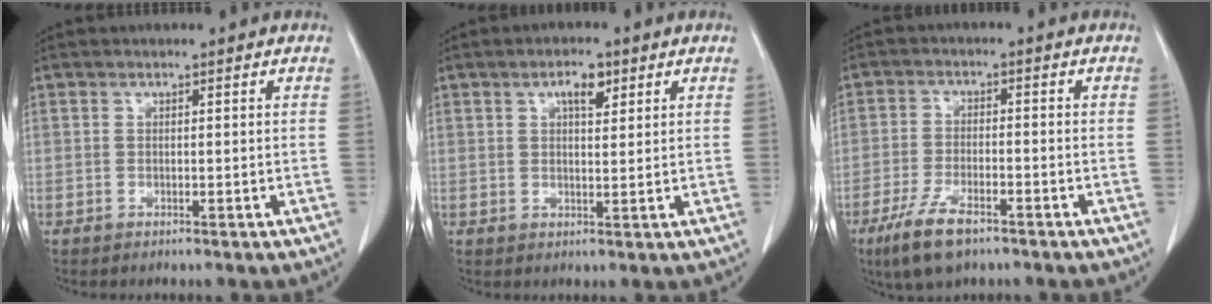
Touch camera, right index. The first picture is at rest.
{"total": 4.1, "force": [2.0, 1.7, 3.1], "torque": [-0.056, 0.003, 0.034]}
{"total": 8.3, "force": [-5.3, 2.6, 5.8], "torque": [-0.121, -0.014, -0.093]}